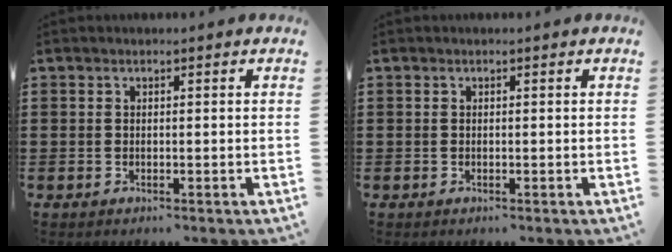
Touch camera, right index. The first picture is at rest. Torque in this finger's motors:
{"motor_torque": [-0.10, 0.33, -0.01, 0.00]}